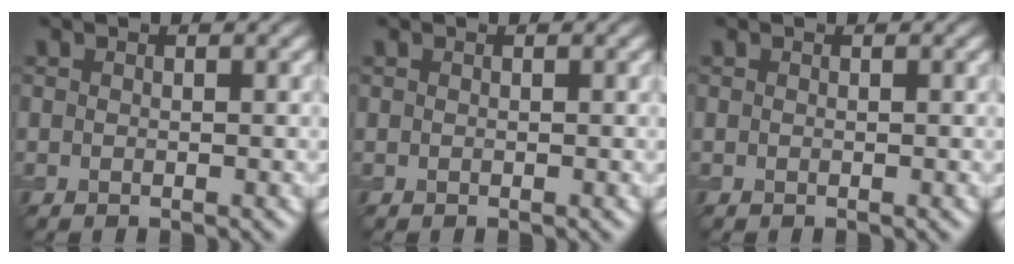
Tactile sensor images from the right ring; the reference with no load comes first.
{"total": 0.0}
{"total": 0.0}